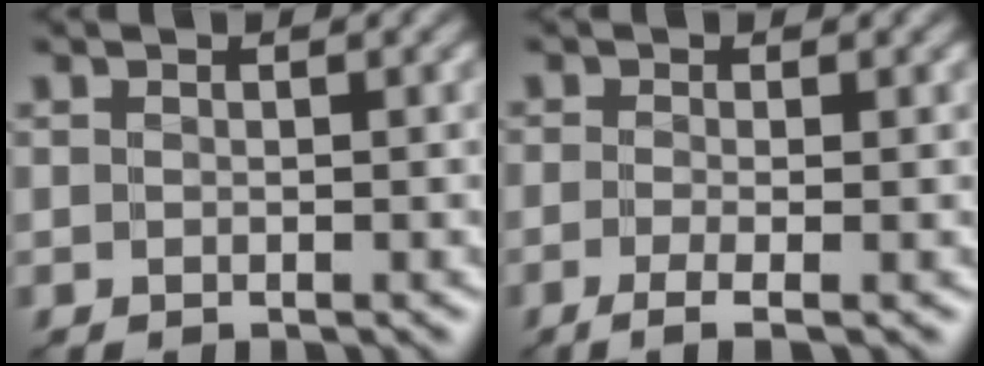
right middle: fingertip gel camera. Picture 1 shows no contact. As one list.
[{"total": 2.3, "force": [-1.2, 0.4, 2.0], "torque": [-0.038, -0.006, -0.030]}]